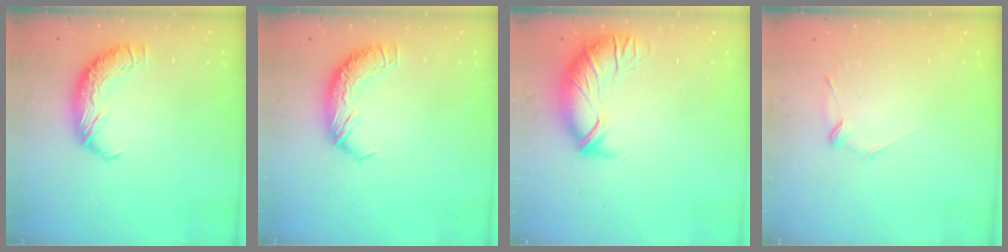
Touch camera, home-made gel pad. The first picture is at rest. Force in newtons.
{"total": 0.0}
{"total": 2.8, "press": 1.3, "slide": 2.5}
{"total": 7.5, "press": 7.4, "slide": 0.7}